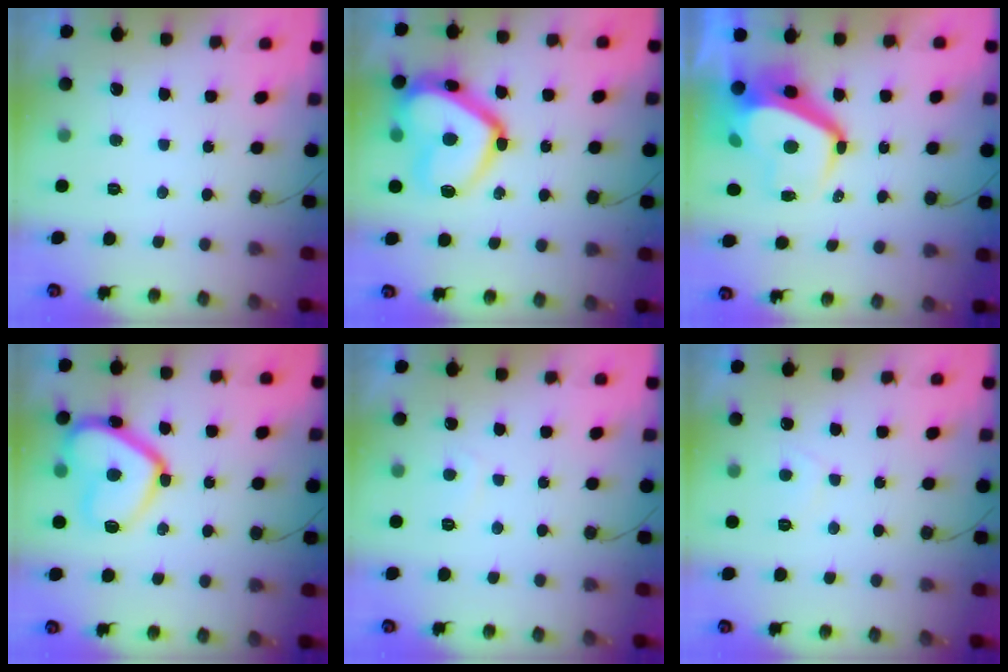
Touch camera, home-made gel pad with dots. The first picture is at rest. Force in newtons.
{"total": 20.7, "press": 20.6, "slide": 1.2}
{"total": 8.4, "press": 8.4, "slide": 1.1}
{"total": 16.3, "press": 16.2, "slide": 1.3}
{"total": 0.6, "press": 0.3, "slide": 0.5}
{"total": 2.1, "press": 2.0, "slide": 0.5}